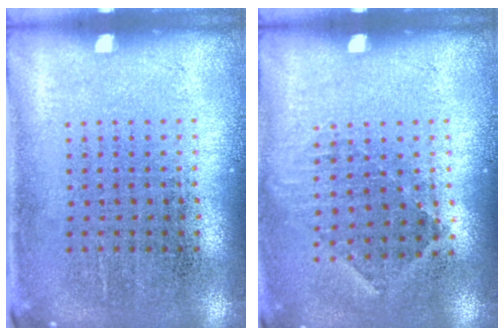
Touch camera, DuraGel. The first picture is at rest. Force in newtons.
{"total": 0.8, "press": 0.7, "slide": 0.4}